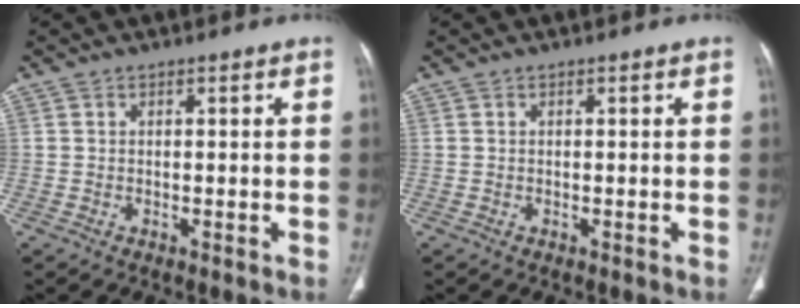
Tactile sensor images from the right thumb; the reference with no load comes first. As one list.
[{"total": 0.0}]